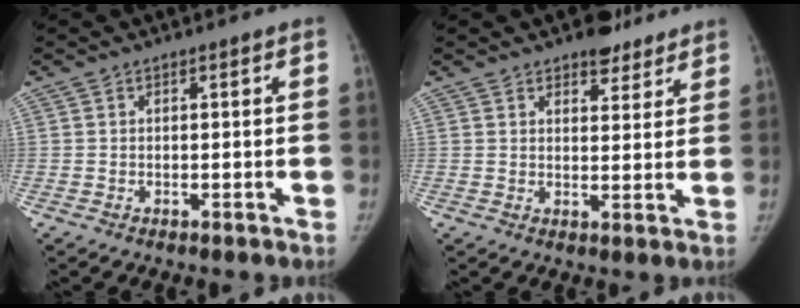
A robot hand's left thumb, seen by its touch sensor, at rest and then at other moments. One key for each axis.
{"total": 5.4, "fx": 4.2, "fy": 2.9, "fz": 2.0, "tx": 0.003, "ty": -0.024, "tz": 0.060}